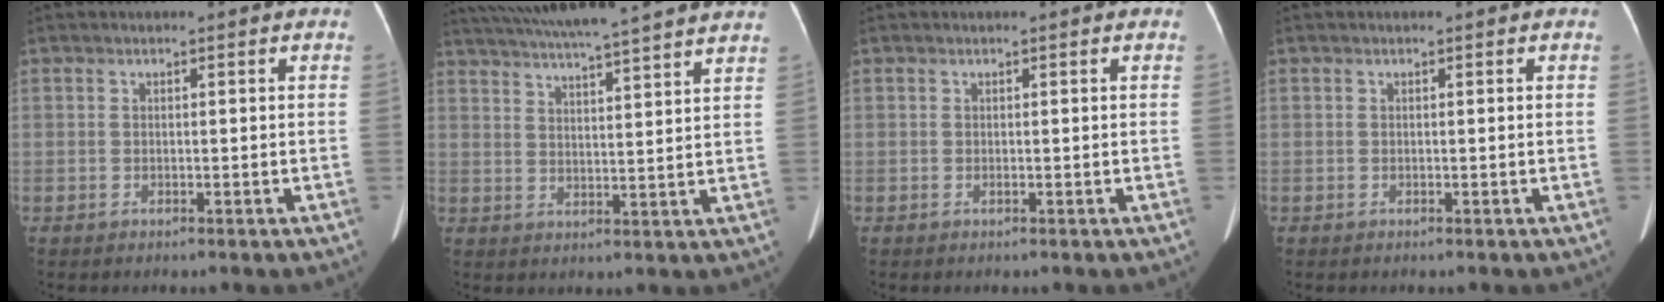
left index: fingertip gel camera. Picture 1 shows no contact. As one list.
[{"total": 21.7, "force": [19.4, -0.2, 9.7], "torque": [-0.171, 0.012, 0.264]}, {"total": 0.0}, {"total": 0.0}]